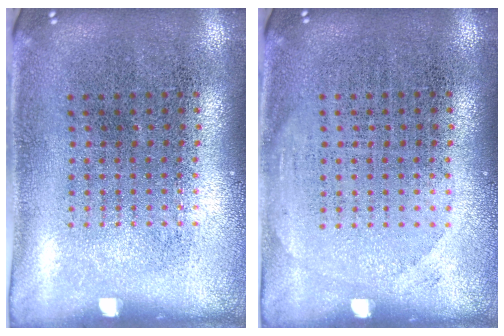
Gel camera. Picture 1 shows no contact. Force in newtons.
{"total": 0.8, "press": 0.8, "slide": 0.2}